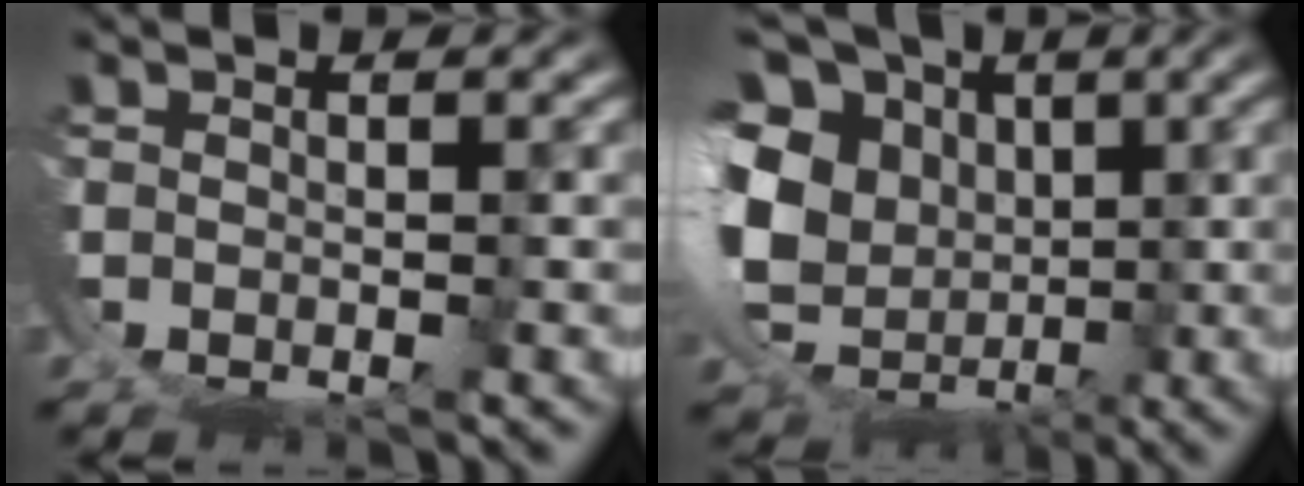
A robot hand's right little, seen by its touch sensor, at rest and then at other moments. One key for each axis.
{"total": 13.0, "fx": 1.2, "fy": 9.9, "fz": 8.3, "tx": -0.159, "ty": -0.026, "tz": 0.024}